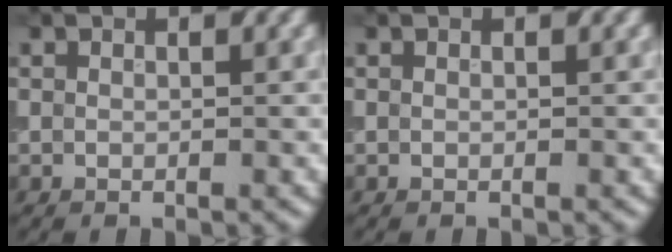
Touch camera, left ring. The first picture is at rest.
{"total": 0.0}